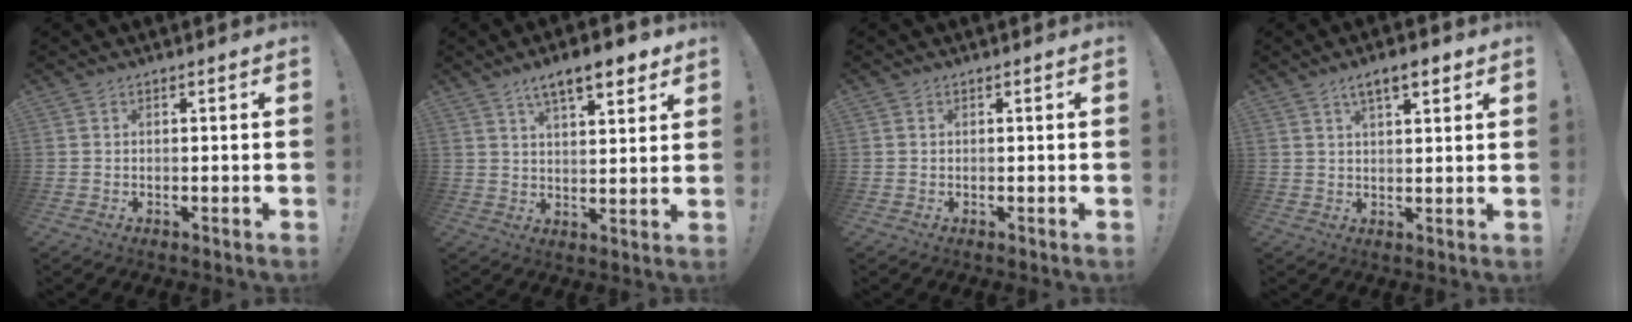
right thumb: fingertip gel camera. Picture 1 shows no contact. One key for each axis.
{"total": 10.2, "fx": 6.6, "fy": 3.4, "fz": 7.0, "tx": -0.098, "ty": -0.035, "tz": 0.111}
{"total": 0.0}
{"total": 6.9, "fx": 4.1, "fy": 2.6, "fz": 4.9, "tx": -0.068, "ty": -0.013, "tz": 0.068}